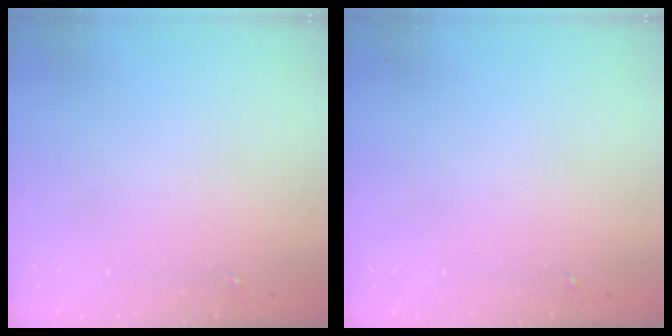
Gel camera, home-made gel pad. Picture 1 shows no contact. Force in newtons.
{"total": 0.0}